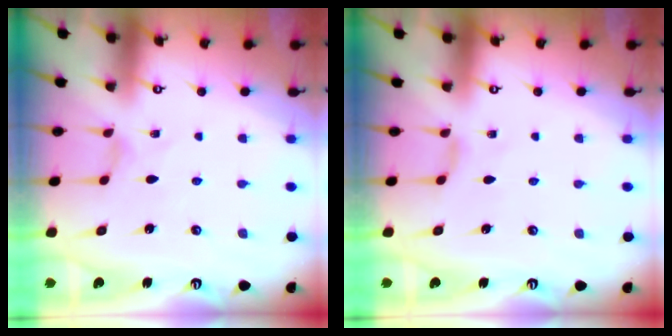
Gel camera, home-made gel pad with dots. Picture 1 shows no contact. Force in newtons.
{"total": 1.3, "press": 1.2, "slide": 0.3}